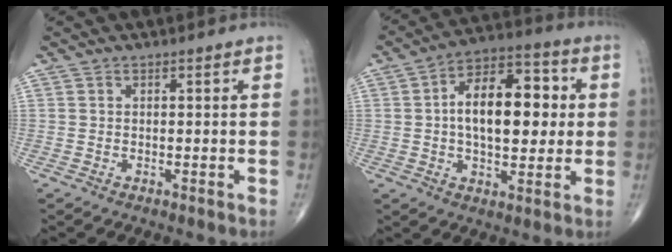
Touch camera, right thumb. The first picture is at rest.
{"total": 16.6, "force": [1.6, 8.8, 14.0], "torque": [-0.193, 0.021, 0.019]}